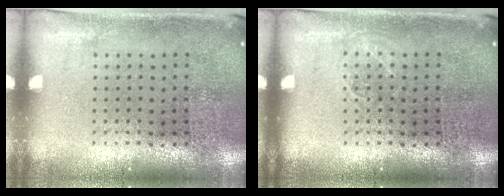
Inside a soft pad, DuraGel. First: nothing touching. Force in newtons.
{"total": 0.9, "press": 0.8, "slide": 0.2}